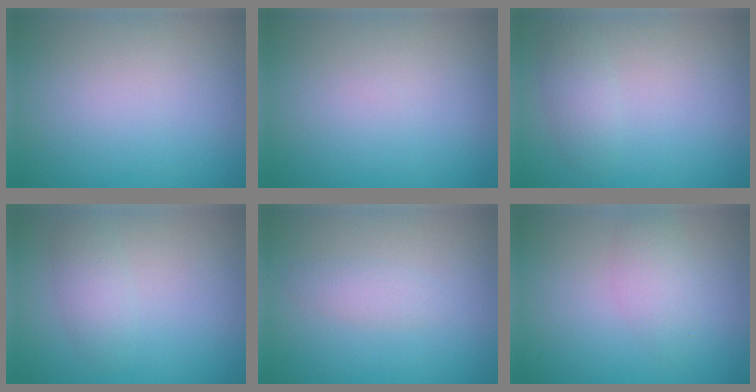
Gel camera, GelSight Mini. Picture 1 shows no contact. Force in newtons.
{"total": 0.0}
{"total": 2.0, "press": 2.0, "slide": 0.1}
{"total": 2.0, "press": 2.0, "slide": 0.1}
{"total": 1.4, "press": 1.4, "slide": 0.1}
{"total": 2.0, "press": 2.0, "slide": 0.1}